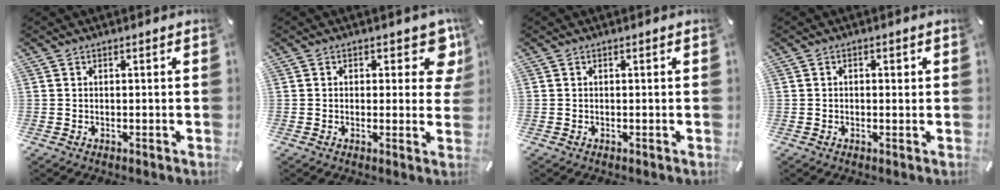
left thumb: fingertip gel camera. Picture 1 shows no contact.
{"total": 7.5, "force": [3.2, 4.1, 5.4], "torque": [-0.046, -0.016, 0.048]}
{"total": 0.0}
{"total": 1.2, "force": [-0.1, 0.9, 0.8], "torque": [-0.016, 0.007, -0.005]}